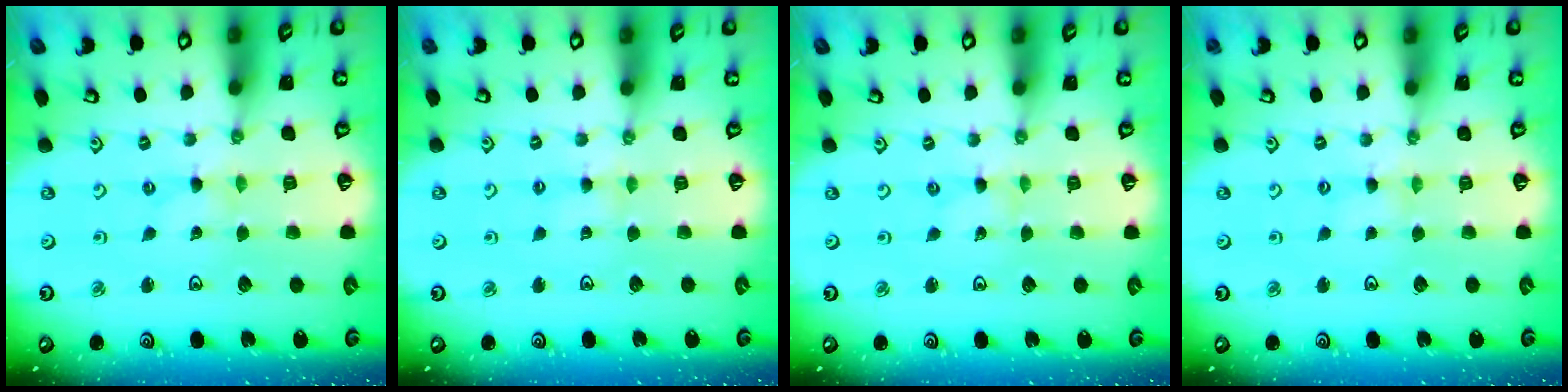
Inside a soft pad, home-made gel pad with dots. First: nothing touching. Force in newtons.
{"total": 2.6, "press": 2.6, "slide": 0.3}
{"total": 0.0}
{"total": 1.7, "press": 1.7, "slide": 0.4}